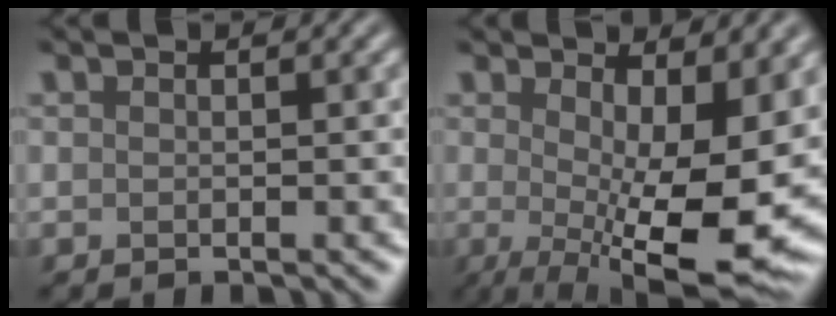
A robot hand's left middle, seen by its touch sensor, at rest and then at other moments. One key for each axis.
{"total": 12.6, "fx": -0.2, "fy": 4.1, "fz": 12.0, "tx": -0.157, "ty": -0.005, "tz": 0.013}